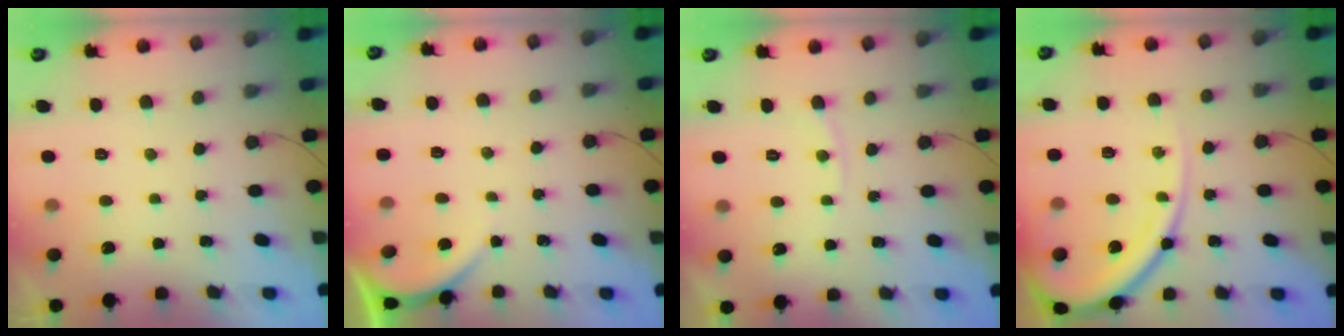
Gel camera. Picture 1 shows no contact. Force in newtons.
{"total": 2.8, "press": 2.8, "slide": 0.3}
{"total": 5.1, "press": 5.1, "slide": 0.3}
{"total": 14.8, "press": 14.7, "slide": 1.8}